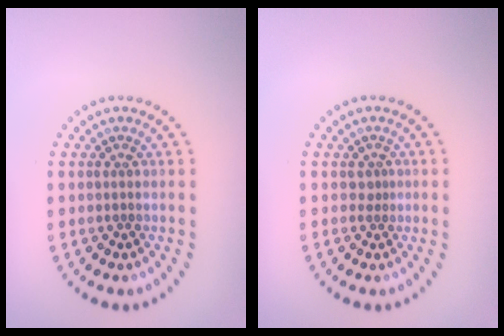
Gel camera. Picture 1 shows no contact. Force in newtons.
{"total": 0.6, "press": 0.3, "slide": 0.5}